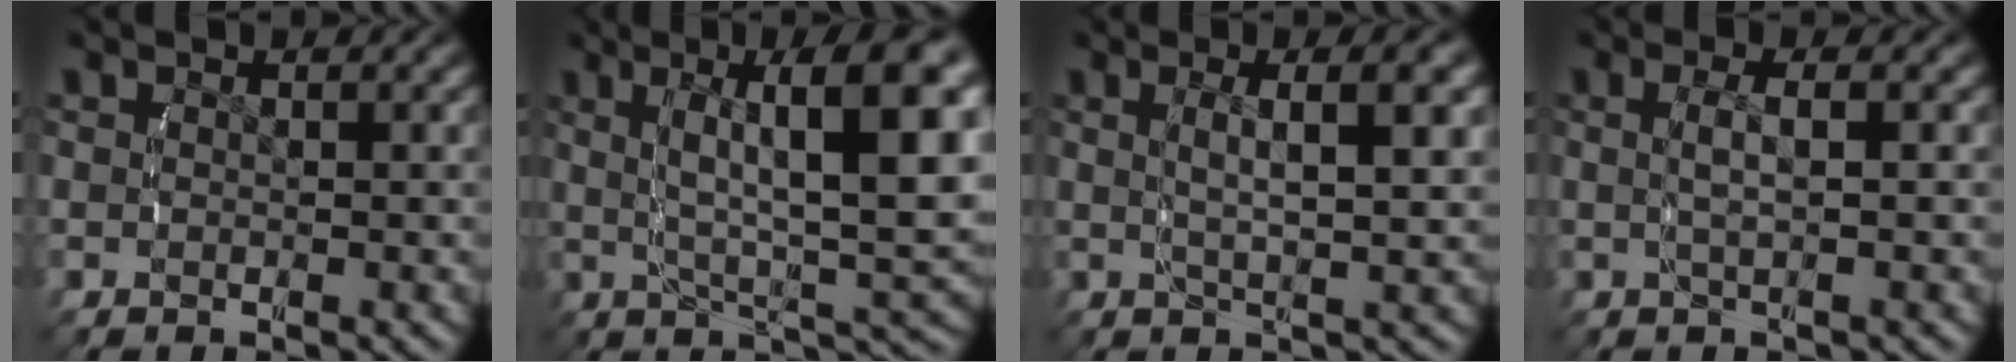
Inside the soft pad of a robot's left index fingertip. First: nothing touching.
{"total": 10.1, "force": [1.5, 2.5, 9.7], "torque": [-0.121, 0.014, 0.023]}
{"total": 4.4, "force": [1.1, 0.4, 4.2], "torque": [-0.066, 0.004, 0.025]}
{"total": 2.4, "force": [0.2, 0.1, 2.4], "torque": [-0.049, 0.001, 0.008]}